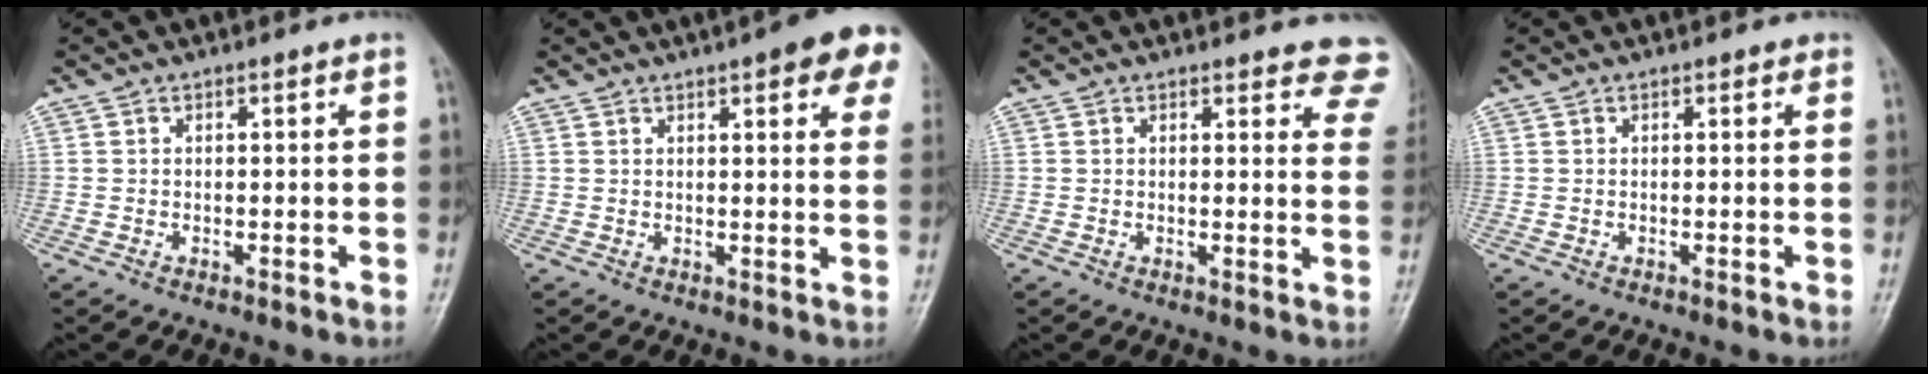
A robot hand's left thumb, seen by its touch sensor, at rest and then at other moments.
{"total": 11.7, "force": [6.0, 3.3, 9.5], "torque": [-0.085, -0.011, 0.062]}
{"total": 8.0, "force": [6.9, 2.9, 2.7], "torque": [0.016, -0.029, 0.050]}
{"total": 0.6, "force": [0.3, 0.4, 0.3], "torque": [0.003, -0.001, -0.002]}